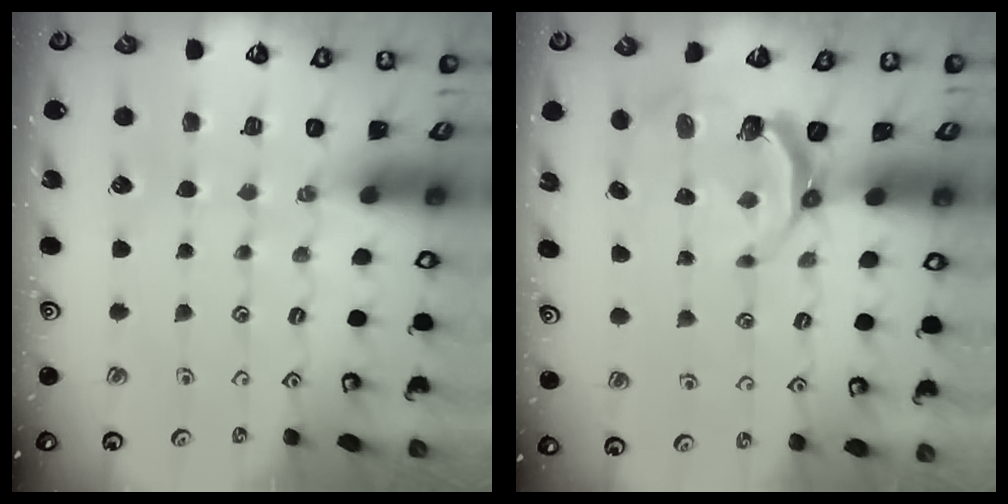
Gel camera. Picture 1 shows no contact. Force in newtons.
{"total": 5.6, "press": 4.5, "slide": 3.3}